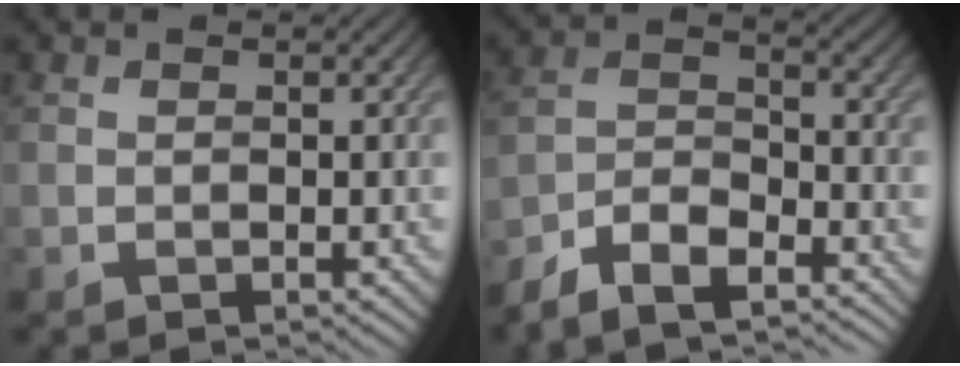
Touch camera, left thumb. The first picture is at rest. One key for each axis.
{"total": 8.1, "fx": -6.7, "fy": 2.6, "fz": 3.8, "tx": -0.077, "ty": -0.007, "tz": -0.137}